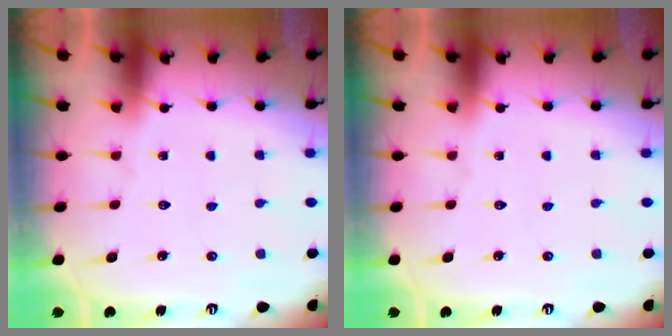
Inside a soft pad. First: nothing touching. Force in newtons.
{"total": 0.0}